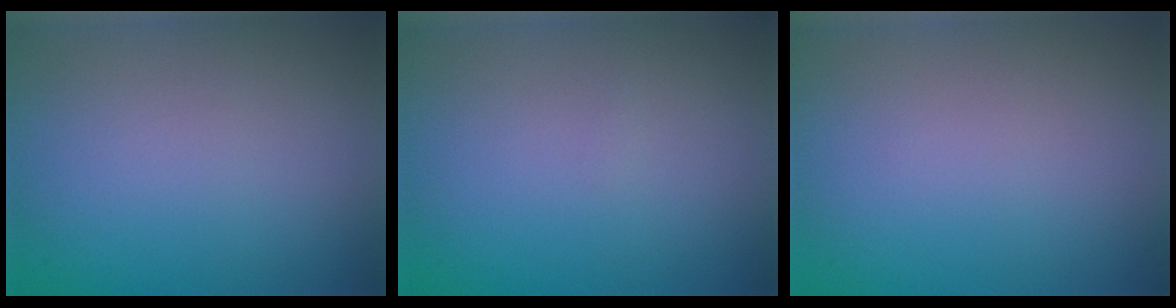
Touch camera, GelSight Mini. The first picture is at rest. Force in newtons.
{"total": 0.0}
{"total": 0.0}